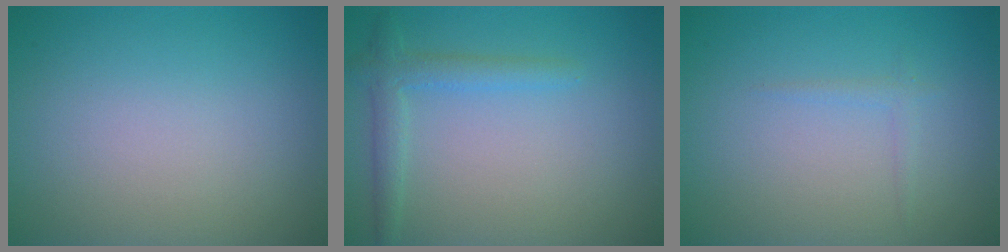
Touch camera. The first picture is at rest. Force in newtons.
{"total": 2.3, "press": 2.3, "slide": 0.2}
{"total": 0.9, "press": 0.8, "slide": 0.1}